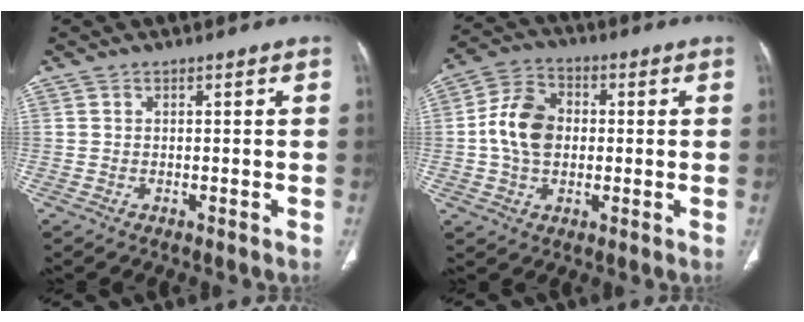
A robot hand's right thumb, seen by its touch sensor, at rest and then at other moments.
{"total": 10.7, "force": [0.1, 7.8, 7.2], "torque": [-0.119, 0.020, -0.005]}